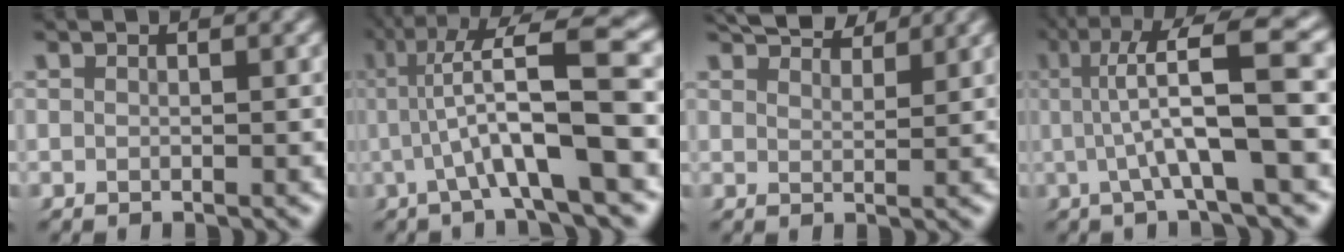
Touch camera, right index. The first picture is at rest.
{"total": 9.5, "force": [2.2, 2.6, 8.9], "torque": [-0.129, 0.027, 0.023]}
{"total": 4.8, "force": [4.3, 1.2, 1.9], "torque": [-0.020, 0.006, 0.068]}
{"total": 8.5, "force": [2.0, 2.1, 8.0], "torque": [-0.122, 0.026, 0.021]}